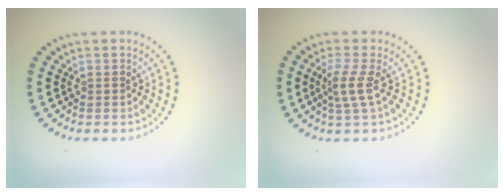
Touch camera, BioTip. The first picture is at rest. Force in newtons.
{"total": 2.3, "press": 1.7, "slide": 1.6}